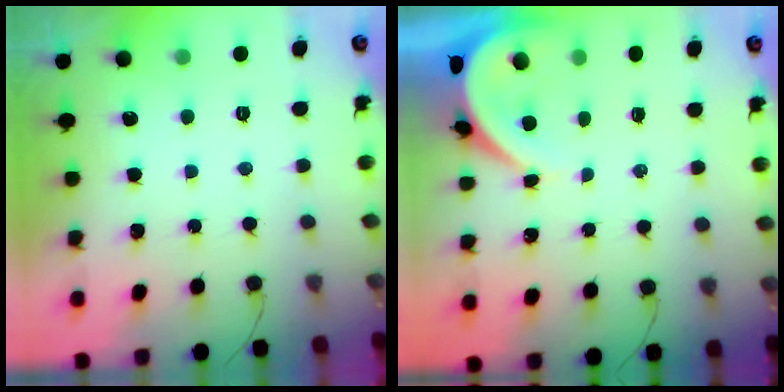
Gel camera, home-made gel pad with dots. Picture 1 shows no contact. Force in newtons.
{"total": 3.6, "press": 3.6, "slide": 0.4}